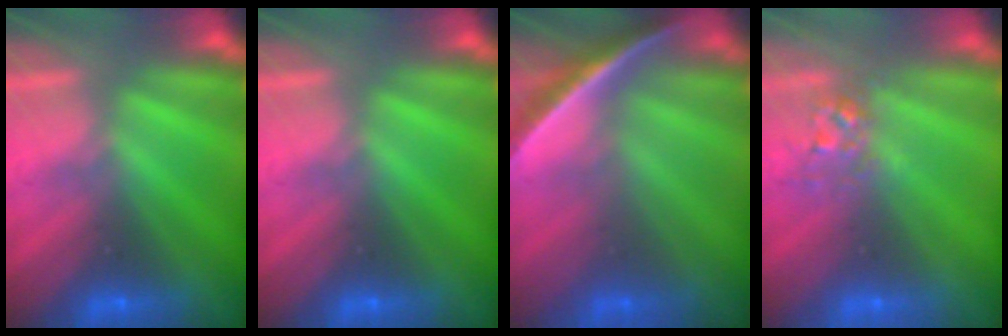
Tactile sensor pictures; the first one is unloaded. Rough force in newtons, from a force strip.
{"total": 0.0}
{"total": 1.8}
{"total": 2.8}